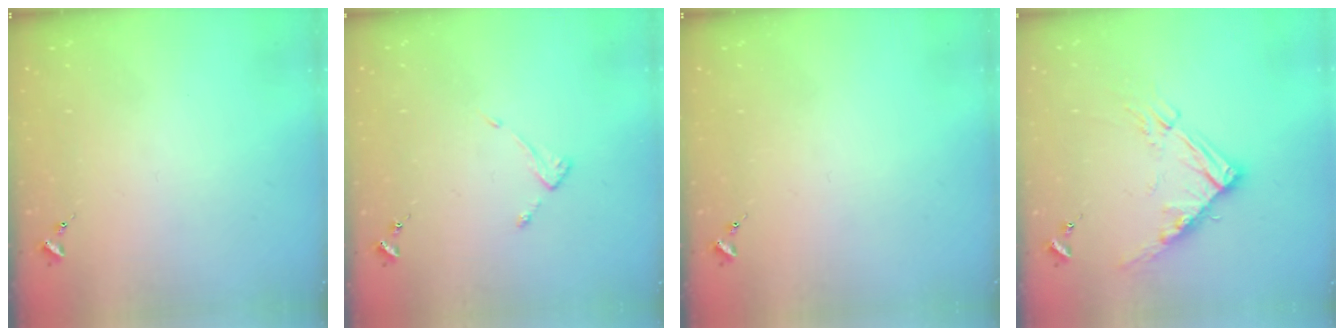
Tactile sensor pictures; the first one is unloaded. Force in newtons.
{"total": 2.6, "press": 2.6, "slide": 0.3}
{"total": 0.0}
{"total": 12.3, "press": 12.2, "slide": 1.3}